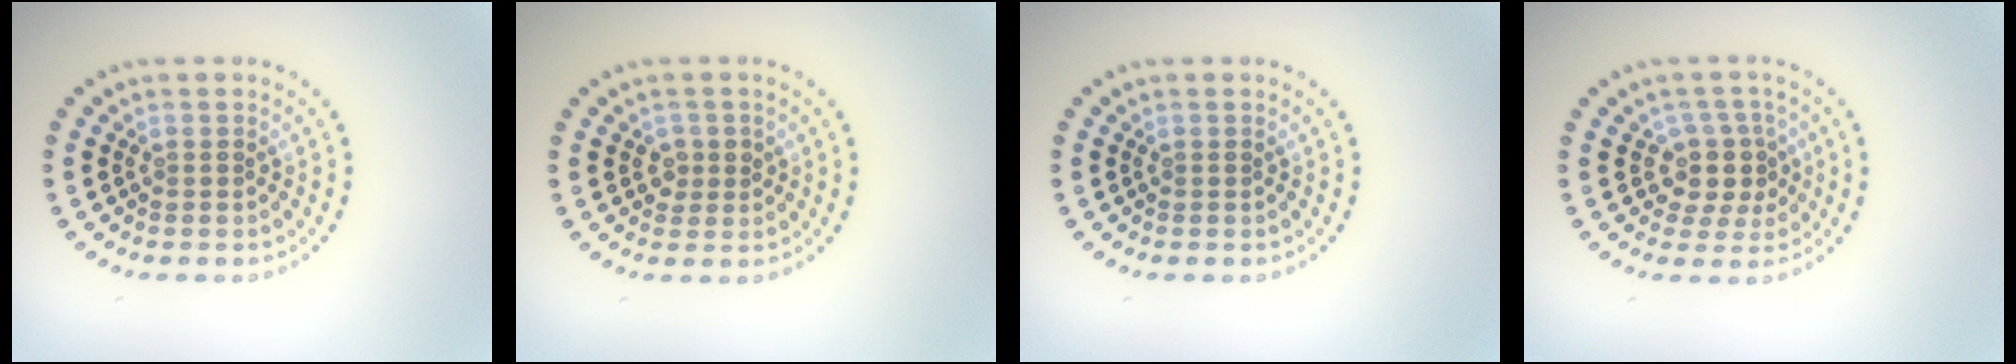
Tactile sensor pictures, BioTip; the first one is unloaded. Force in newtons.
{"total": 1.5, "press": 1.4, "slide": 0.4}
{"total": 0.0}
{"total": 3.1, "press": 2.5, "slide": 1.9}